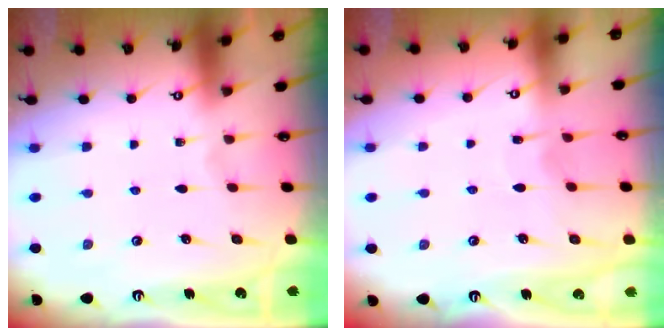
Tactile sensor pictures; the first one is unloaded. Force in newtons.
{"total": 4.5, "press": 4.5, "slide": 0.4}